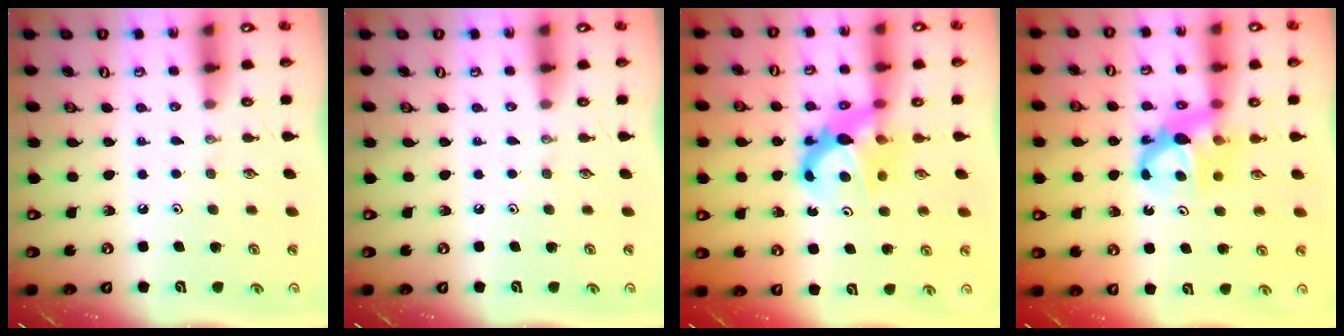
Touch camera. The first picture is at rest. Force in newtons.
{"total": 0.0}
{"total": 7.4, "press": 7.4, "slide": 0.5}
{"total": 7.1, "press": 7.0, "slide": 0.3}